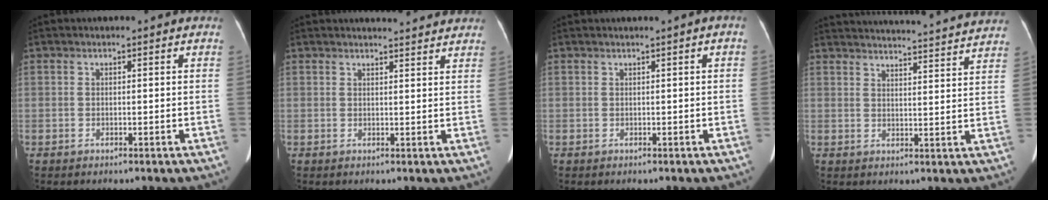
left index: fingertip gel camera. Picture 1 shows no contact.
{"total": 8.0, "force": [7.6, 0.9, 2.3], "torque": [-0.027, 0.010, 0.075]}
{"total": 0.7, "force": [-0.2, -0.1, 0.7], "torque": [-0.011, -0.003, 0.001]}
{"total": 25.4, "force": [24.5, 1.1, 6.7], "torque": [-0.101, -0.023, 0.301]}